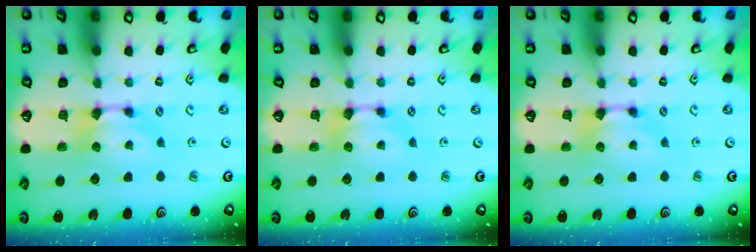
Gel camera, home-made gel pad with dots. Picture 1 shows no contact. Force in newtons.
{"total": 0.0}
{"total": 0.0}